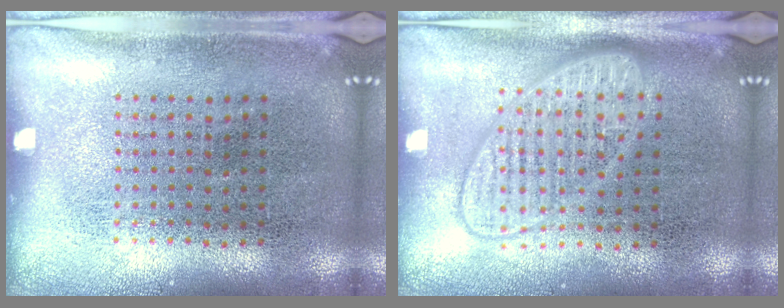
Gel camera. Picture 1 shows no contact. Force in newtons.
{"total": 2.0, "press": 1.9, "slide": 0.3}